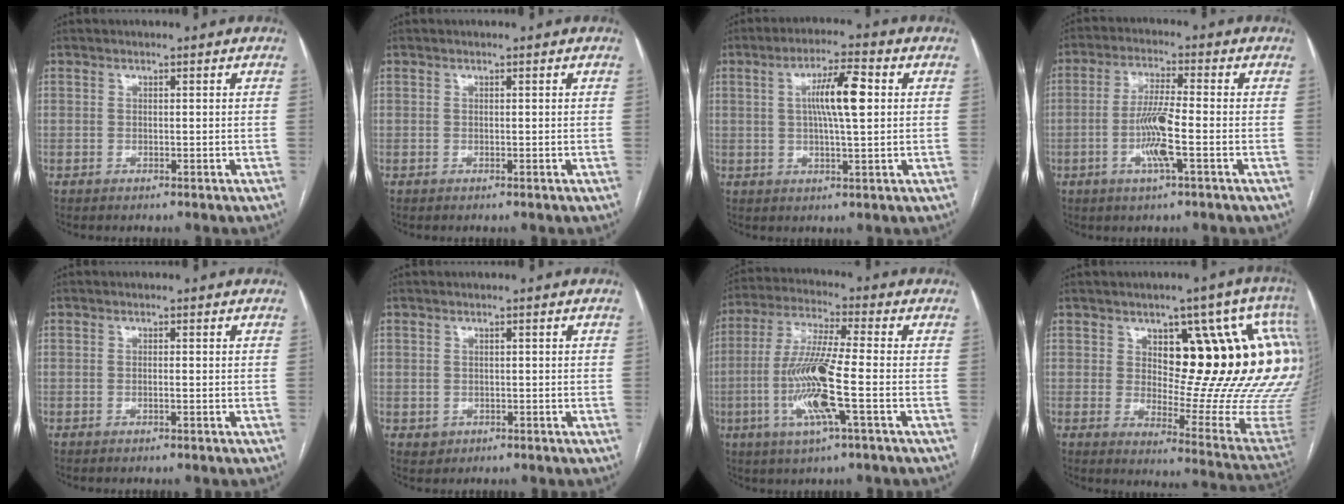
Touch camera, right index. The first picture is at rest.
{"total": 0.0}
{"total": 8.0, "force": [1.4, 0.9, 7.8], "torque": [-0.140, 0.010, 0.022]}
{"total": 7.5, "force": [-2.1, 0.0, 7.2], "torque": [-0.143, -0.004, -0.044]}
{"total": 0.6, "force": [-0.2, 0.0, 0.6], "torque": [-0.010, 0.001, -0.003]}
{"total": 1.8, "force": [-0.3, 1.8, 0.3], "torque": [0.000, 0.003, 0.003]}
{"total": 12.9, "force": [-3.2, 0.3, 12.5], "torque": [-0.261, -0.011, -0.068]}
{"total": 24.3, "force": [6.6, 7.0, 22.3], "torque": [-0.217, 0.029, 0.113]}